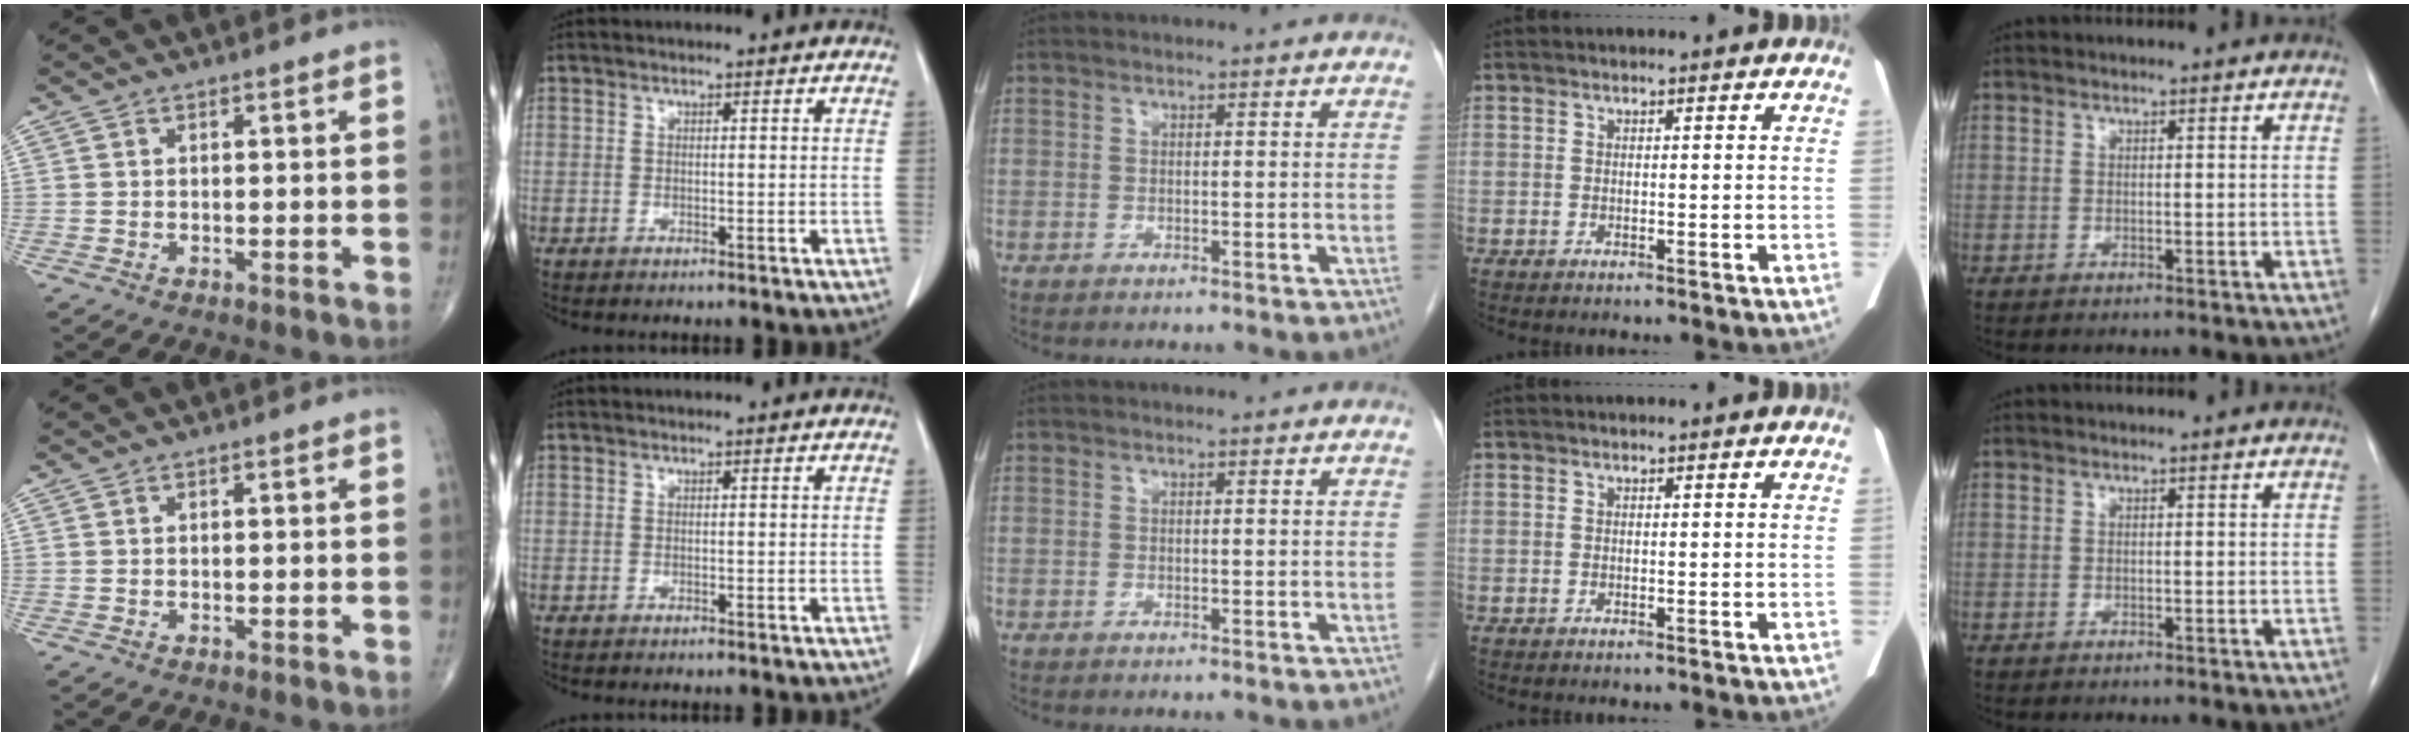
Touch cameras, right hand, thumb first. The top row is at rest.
{}